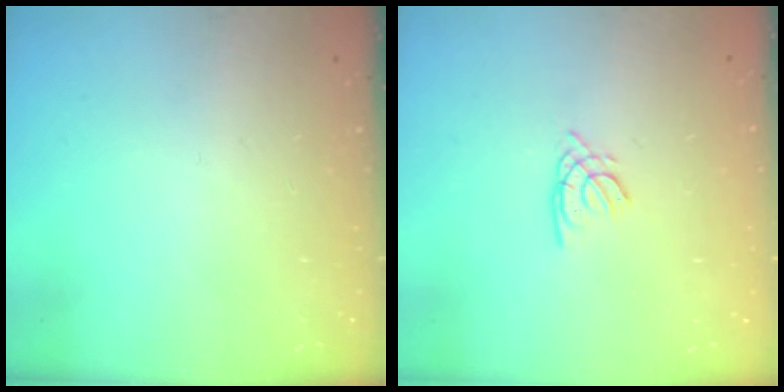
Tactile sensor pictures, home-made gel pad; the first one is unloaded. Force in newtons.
{"total": 1.7, "press": 1.7, "slide": 0.4}